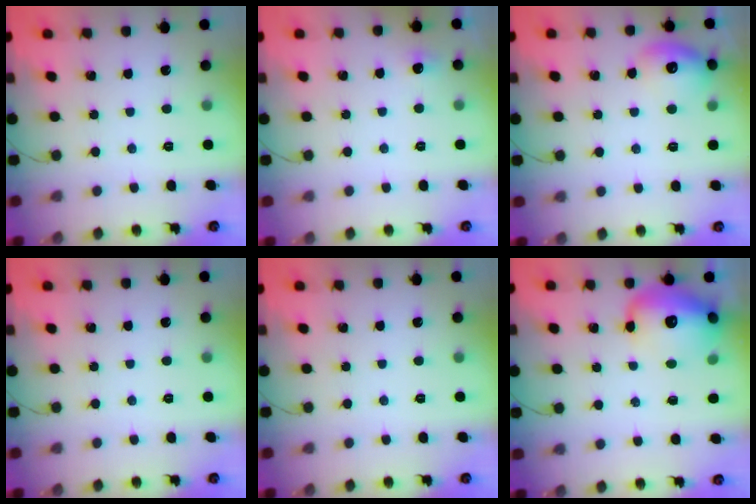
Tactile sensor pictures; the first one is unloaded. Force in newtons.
{"total": 3.7, "press": 3.3, "slide": 1.5}
{"total": 12.2, "press": 12.2, "slide": 1.1}
{"total": 0.0}
{"total": 0.0}
{"total": 17.5, "press": 17.1, "slide": 4.0}